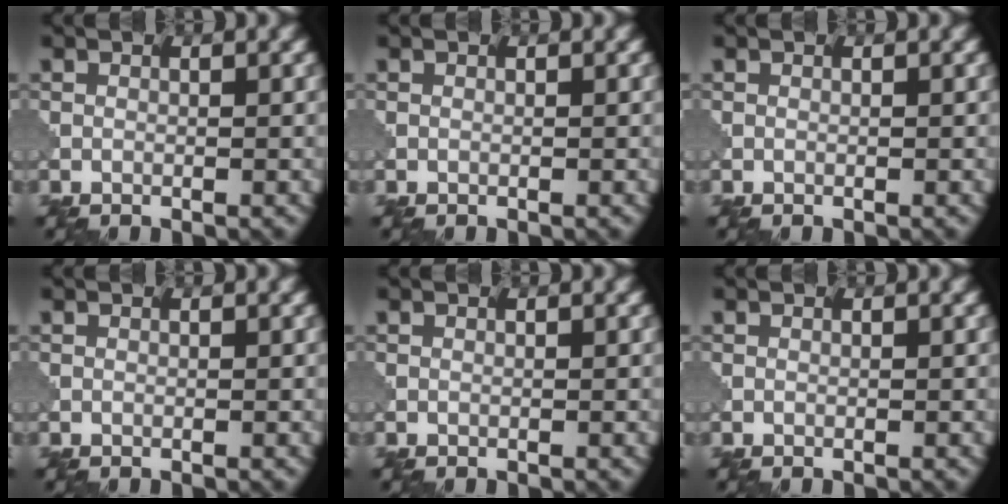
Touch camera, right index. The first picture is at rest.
{"total": 0.0}
{"total": 0.0}
{"total": 0.0}
{"total": 0.0}
{"total": 0.0}